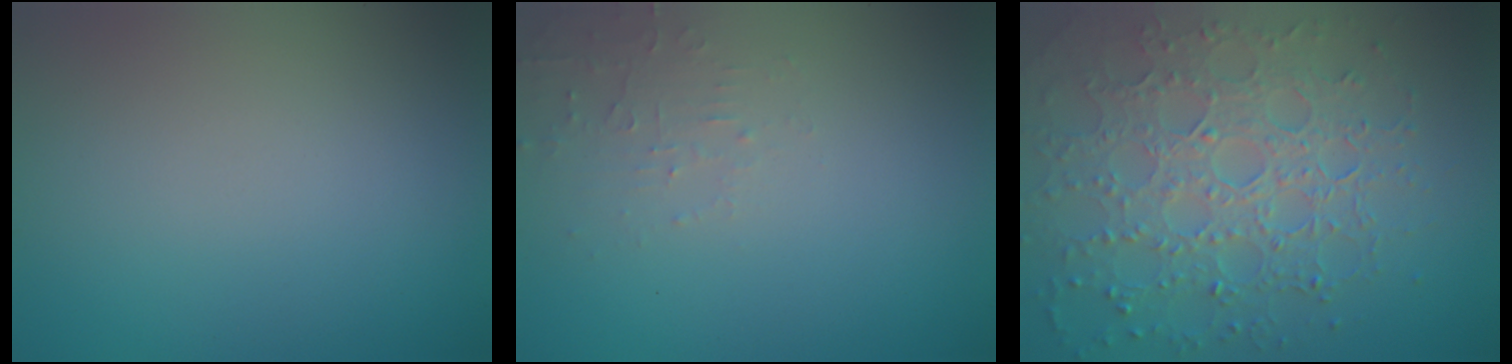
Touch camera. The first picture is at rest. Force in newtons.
{"total": 1.5, "press": 1.5, "slide": 0.3}
{"total": 7.7, "press": 5.6, "slide": 5.2}